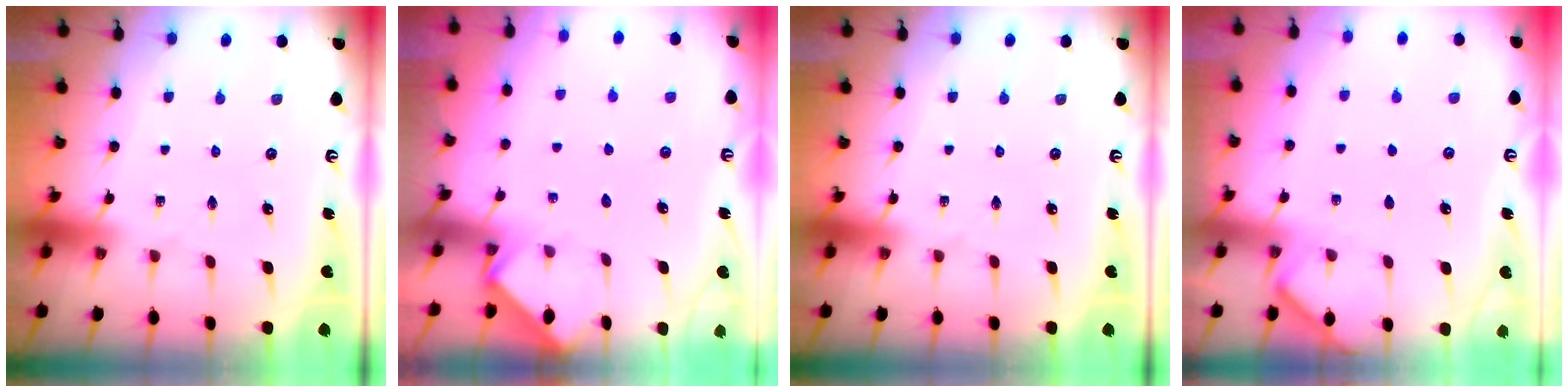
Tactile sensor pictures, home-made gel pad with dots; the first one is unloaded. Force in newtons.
{"total": 2.5, "press": 2.5, "slide": 0.4}
{"total": 0.0}
{"total": 3.6, "press": 3.6, "slide": 0.3}